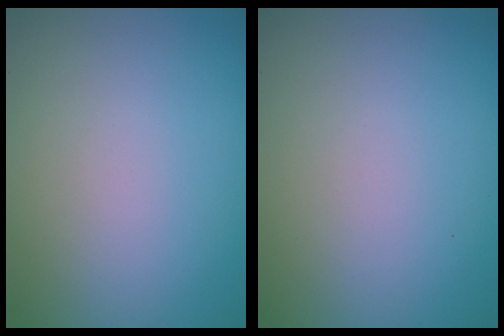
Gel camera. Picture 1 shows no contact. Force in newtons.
{"total": 0.0}